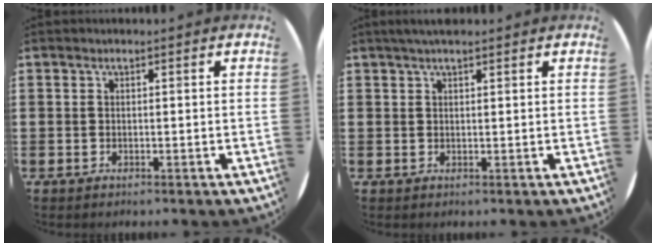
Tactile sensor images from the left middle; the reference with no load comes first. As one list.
[{"total": 1.7, "force": [1.4, 0.2, 0.9], "torque": [-0.019, 0.004, 0.024]}]